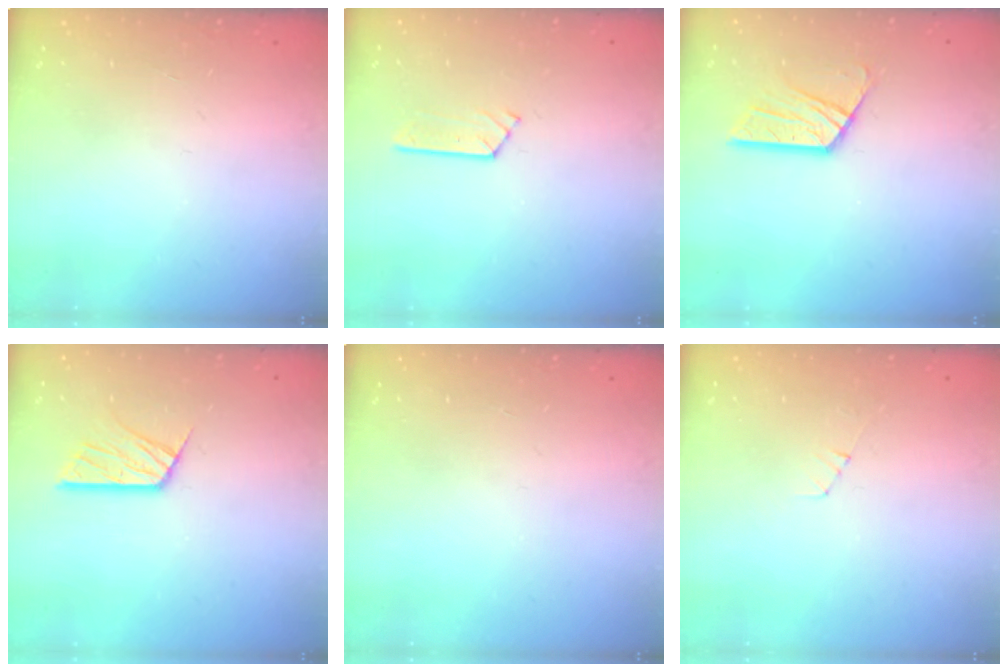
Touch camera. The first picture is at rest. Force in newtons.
{"total": 2.9, "press": 2.9, "slide": 0.3}
{"total": 10.2, "press": 10.2, "slide": 0.8}
{"total": 10.2, "press": 10.2, "slide": 0.7}
{"total": 0.0}
{"total": 3.5, "press": 3.4, "slide": 0.5}